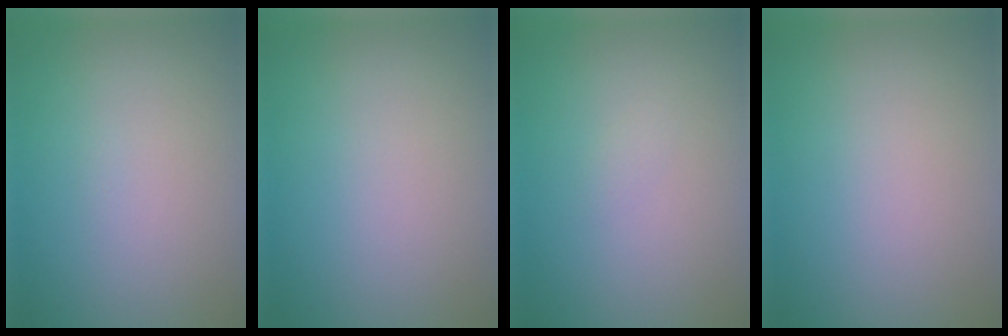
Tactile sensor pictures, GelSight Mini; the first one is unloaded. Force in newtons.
{"total": 0.0}
{"total": 0.5, "press": 0.5, "slide": 0.0}
{"total": 0.0}